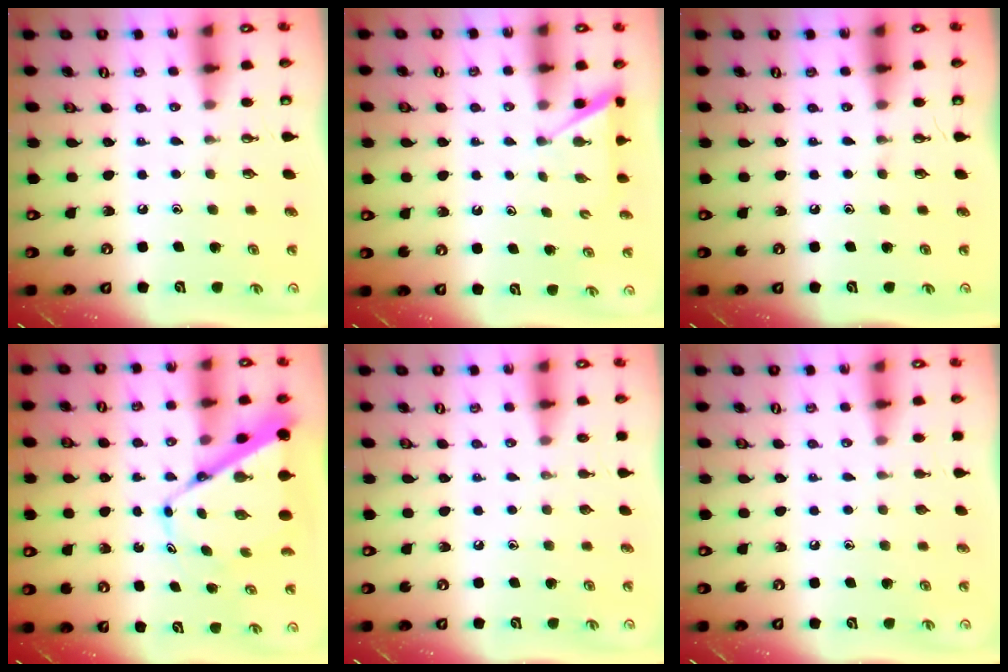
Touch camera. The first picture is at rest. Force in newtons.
{"total": 2.0, "press": 2.0, "slide": 0.3}
{"total": 0.0}
{"total": 10.8, "press": 10.8, "slide": 1.1}
{"total": 0.0}
{"total": 0.0}